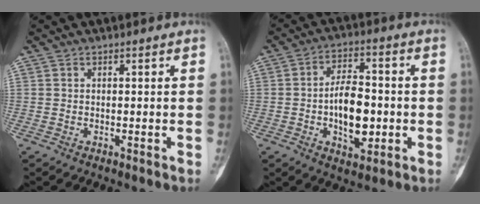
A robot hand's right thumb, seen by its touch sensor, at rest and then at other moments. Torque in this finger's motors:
{"motor_torque": [-0.33, 0.62, 0.49, 0.51, 0.04]}